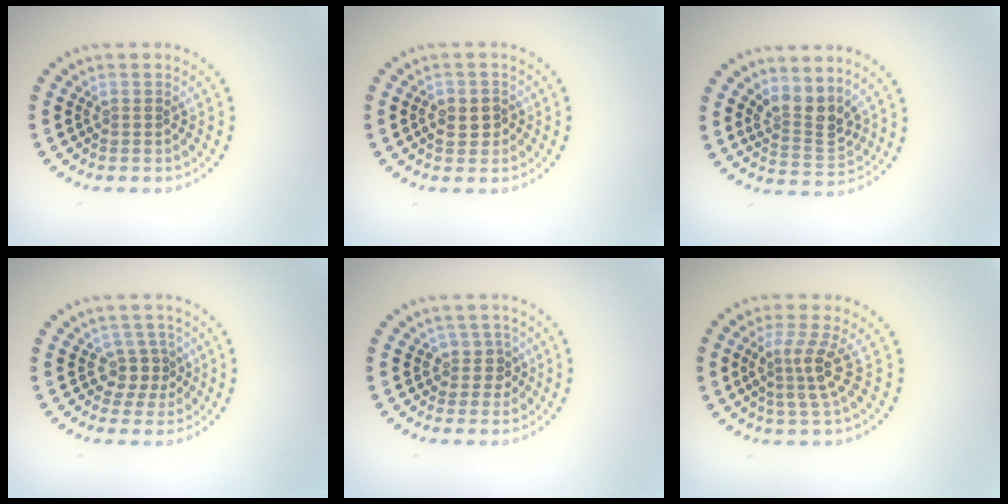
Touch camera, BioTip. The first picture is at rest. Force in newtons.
{"total": 2.2, "press": 2.2, "slide": 0.4}
{"total": 3.1, "press": 2.6, "slide": 1.7}
{"total": 2.5, "press": 1.8, "slide": 1.8}
{"total": 1.8, "press": 1.4, "slide": 1.2}
{"total": 3.1, "press": 2.3, "slide": 2.1}